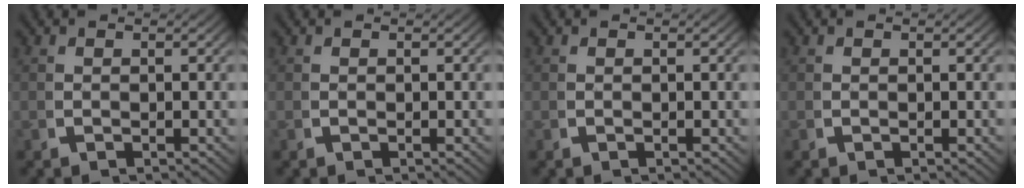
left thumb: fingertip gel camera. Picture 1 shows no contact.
{"total": 0.0}
{"total": 0.0}
{"total": 0.0}